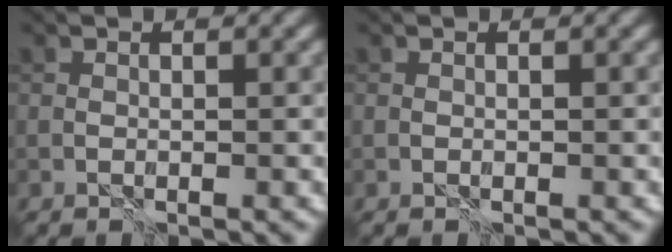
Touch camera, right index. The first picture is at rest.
{"total": 0.0}